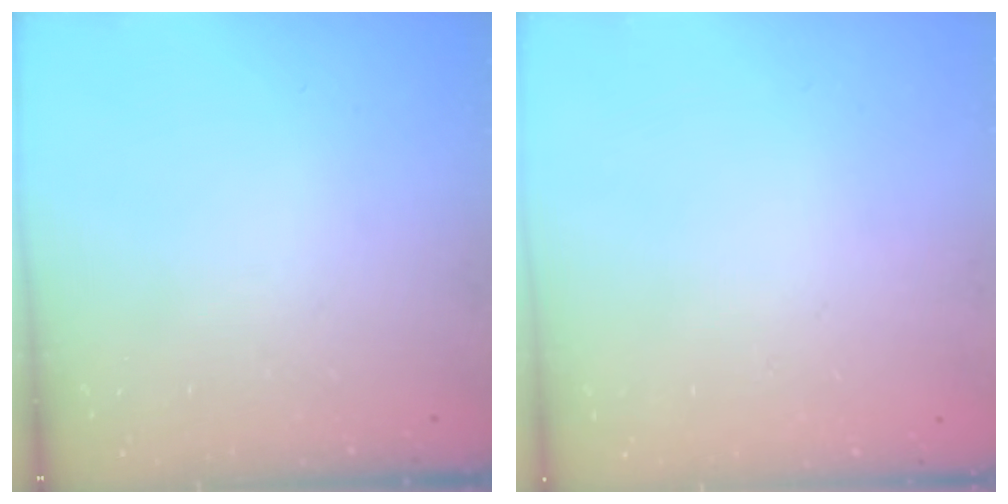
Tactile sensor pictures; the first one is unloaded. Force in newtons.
{"total": 1.7, "press": 1.7, "slide": 0.2}